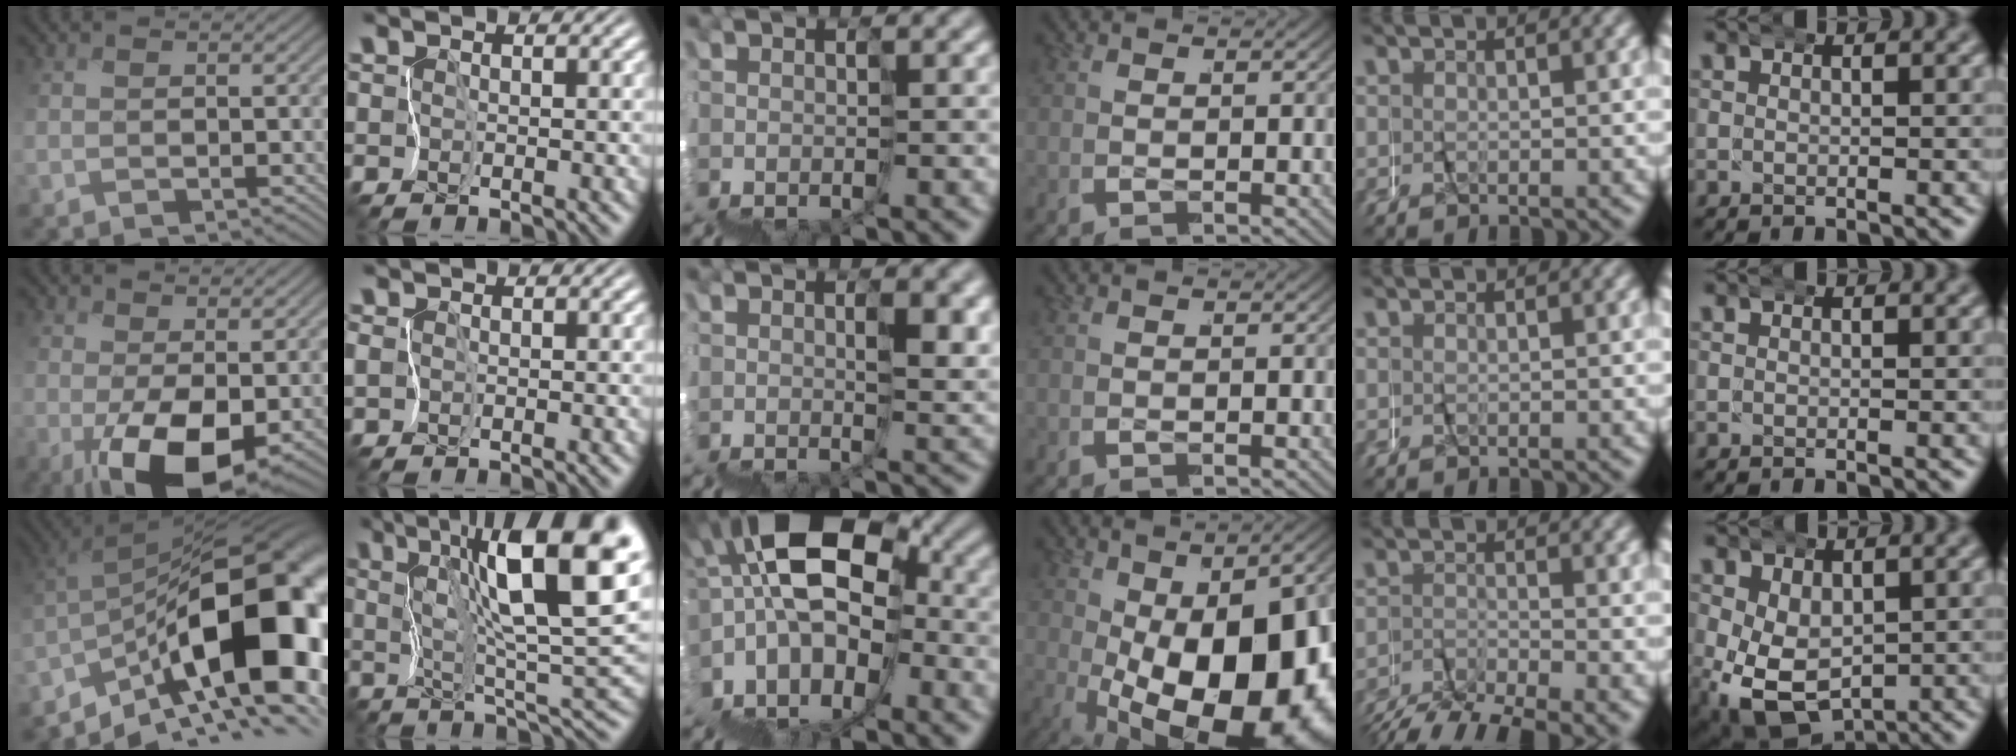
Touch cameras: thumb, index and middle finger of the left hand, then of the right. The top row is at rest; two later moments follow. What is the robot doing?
{"motion": "wrap", "object": "masking tape"}